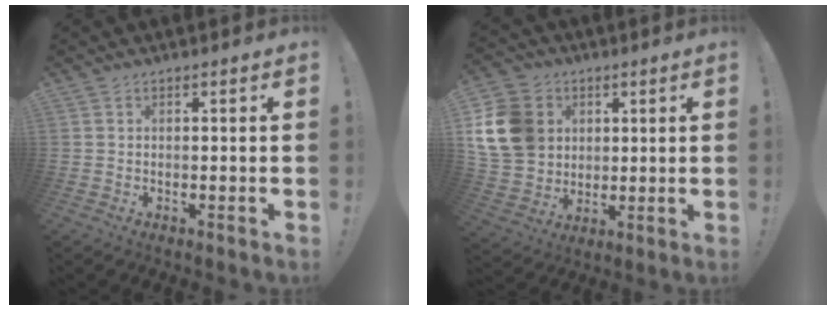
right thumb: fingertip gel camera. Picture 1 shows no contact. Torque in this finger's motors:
{"motor_torque": [1.43, 1.36, 0.39, -0.05, 0.31]}